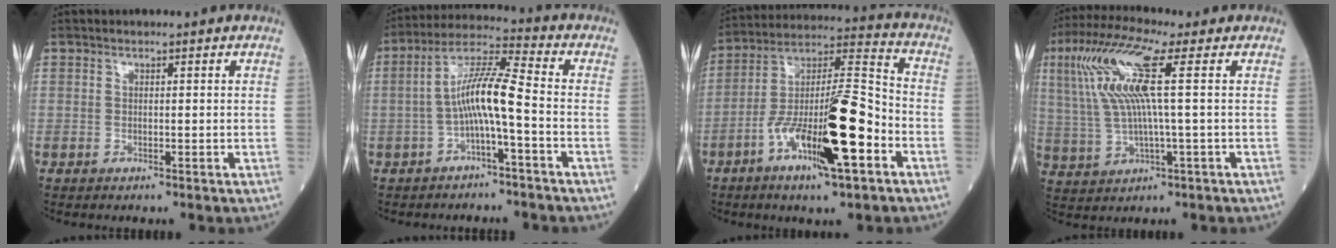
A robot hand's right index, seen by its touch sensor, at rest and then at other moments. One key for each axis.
{"total": 8.4, "fx": -2.0, "fy": 0.4, "fz": 8.2, "tx": -0.157, "ty": 0.025, "tz": -0.039}
{"total": 17.4, "fx": -6.6, "fy": 2.4, "fz": 15.9, "tx": -0.296, "ty": -0.001, "tz": -0.112}
{"total": 11.8, "fx": 3.4, "fy": 0.4, "fz": 11.3, "tx": -0.260, "ty": 0.021, "tz": 0.066}